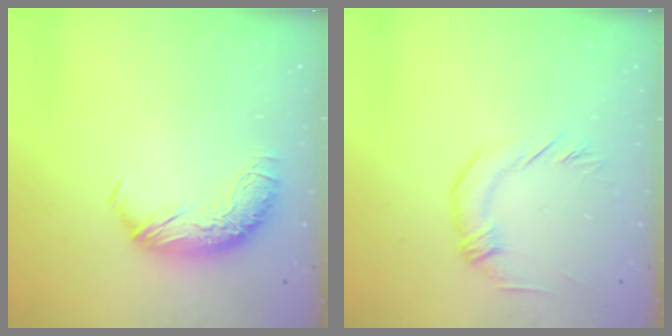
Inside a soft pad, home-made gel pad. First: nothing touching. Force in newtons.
{"total": 2.5, "press": 2.1, "slide": 1.4}